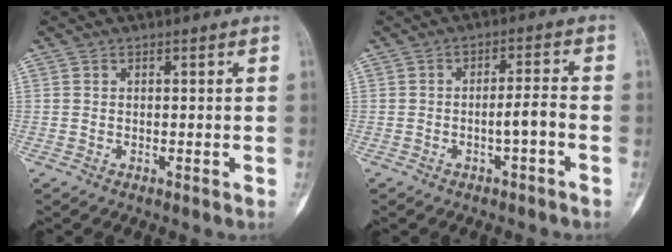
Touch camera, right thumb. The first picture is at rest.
{"total": 3.8, "force": [-1.5, 0.6, 3.5], "torque": [-0.059, 0.022, -0.025]}